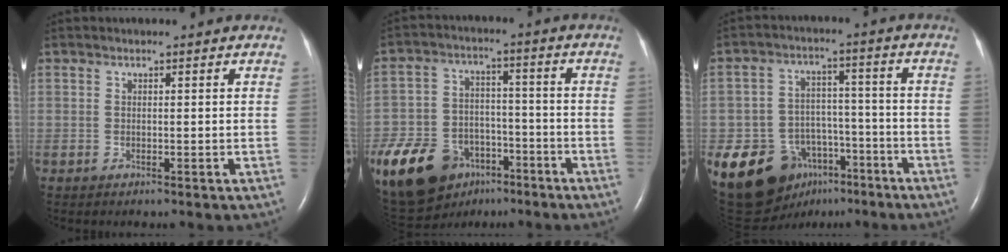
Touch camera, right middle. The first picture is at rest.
{"total": 21.5, "force": [-12.5, 14.0, 10.5], "torque": [-0.267, 0.011, -0.203]}
{"total": 15.6, "force": [-8.5, 11.6, 6.2], "torque": [-0.109, 0.044, -0.122]}